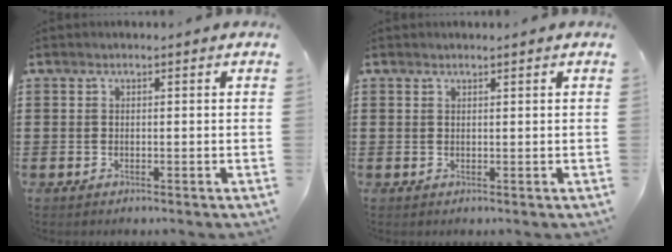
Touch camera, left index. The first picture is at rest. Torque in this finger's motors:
{"motor_torque": [-0.05, -0.01, -0.01, 0.01]}